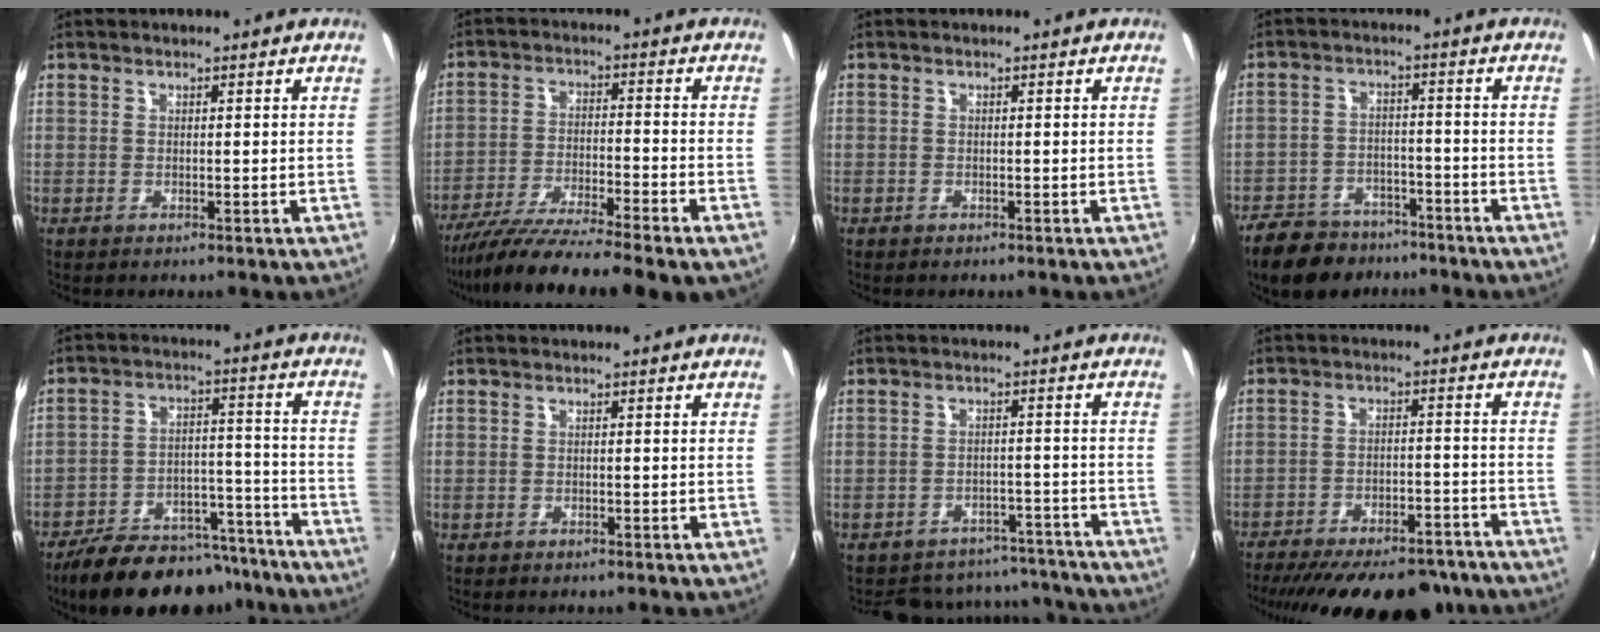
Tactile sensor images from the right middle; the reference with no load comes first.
{"total": 14.5, "force": [-12.1, -0.3, 8.1], "torque": [-0.157, -0.044, -0.206]}
{"total": 1.0, "force": [-0.7, 0.7, -0.1], "torque": [-0.003, 0.001, -0.011]}
{"total": 13.5, "force": [-10.3, 7.0, 5.2], "torque": [-0.135, -0.002, -0.154]}
{"total": 19.8, "force": [-16.5, 8.0, 7.6], "torque": [-0.144, 0.025, -0.221]}
{"total": 0.5, "force": [-0.4, 0.3, 0.0], "torque": [-0.003, -0.002, -0.008]}
{"total": 15.7, "force": [-13.9, 6.4, 3.5], "torque": [-0.078, 0.035, -0.167]}
{"total": 24.6, "force": [-20.4, 8.1, 11.0], "torque": [-0.210, -0.011, -0.269]}